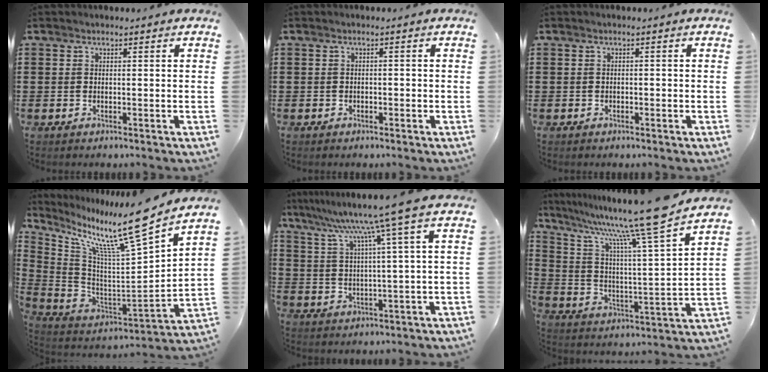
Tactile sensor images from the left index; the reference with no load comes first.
{"total": 0.7, "force": [-0.5, 0.4, 0.2], "torque": [-0.008, -0.001, -0.011]}
{"total": 0.6, "force": [-0.5, 0.3, 0.2], "torque": [-0.007, 0.000, -0.010]}
{"total": 12.3, "force": [9.9, 0.3, 7.3], "torque": [-0.151, -0.086, 0.152]}
{"total": 9.3, "force": [5.9, -1.9, 6.9], "torque": [-0.154, -0.033, 0.091]}
{"total": 13.5, "force": [11.0, -0.7, 7.7], "torque": [-0.169, -0.075, 0.174]}